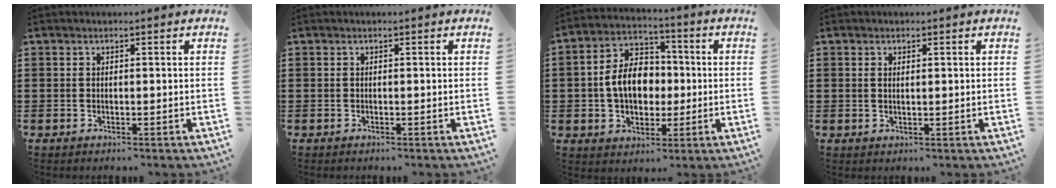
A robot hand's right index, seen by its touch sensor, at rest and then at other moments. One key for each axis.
{"total": 0.0}
{"total": 8.8, "fx": -0.5, "fy": 6.3, "fz": 6.0, "tx": -0.135, "ty": 0.011, "tz": -0.015}
{"total": 0.6, "fx": 0.3, "fy": 0.2, "fz": 0.5, "tx": -0.012, "ty": 0.002, "tz": 0.005}